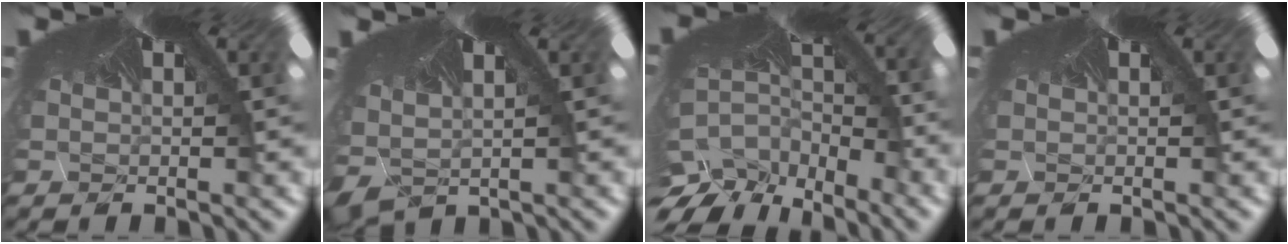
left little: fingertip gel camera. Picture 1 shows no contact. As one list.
[{"total": 3.0, "force": [-3.0, -0.1, 0.0], "torque": [-0.027, -0.041, -0.023]}, {"total": 9.0, "force": [-8.9, 0.0, 1.6], "torque": [-0.014, -0.067, -0.107]}, {"total": 0.0}]